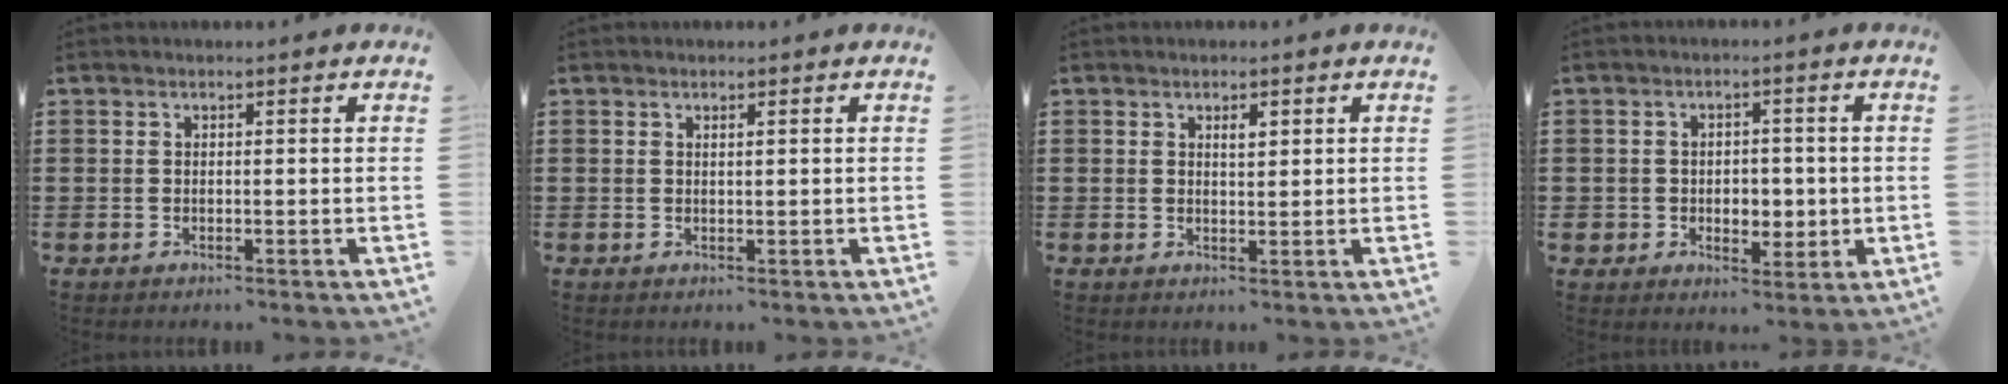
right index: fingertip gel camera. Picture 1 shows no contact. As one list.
[{"total": 0.5, "force": [0.3, 0.0, 0.5], "torque": [-0.009, -0.001, 0.006]}, {"total": 1.5, "force": [0.7, 0.6, 1.2], "torque": [-0.018, 0.001, 0.009]}, {"total": 3.9, "force": [-0.5, 3.4, 1.8], "torque": [-0.039, 0.007, -0.015]}]